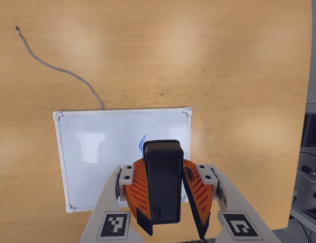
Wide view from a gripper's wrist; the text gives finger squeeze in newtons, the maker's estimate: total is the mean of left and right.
{"total": 7.4, "left": 8.0, "right": 6.7}